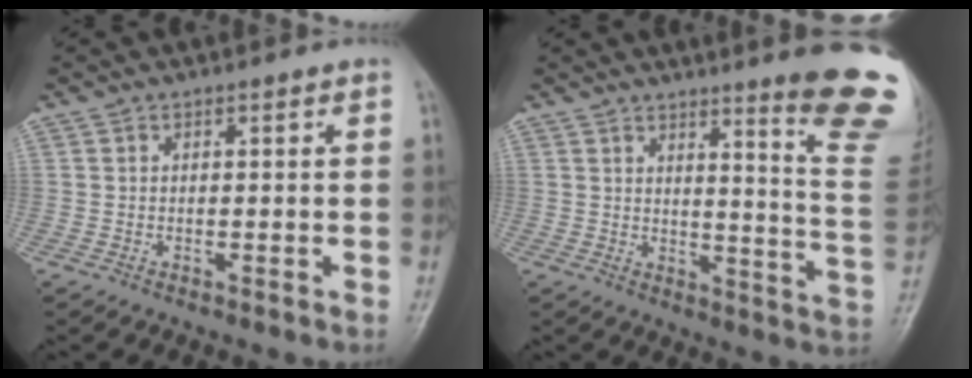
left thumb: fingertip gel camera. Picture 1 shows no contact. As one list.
[{"total": 16.6, "force": [11.7, 0.9, 11.6], "torque": [-0.117, -0.103, 0.138]}]